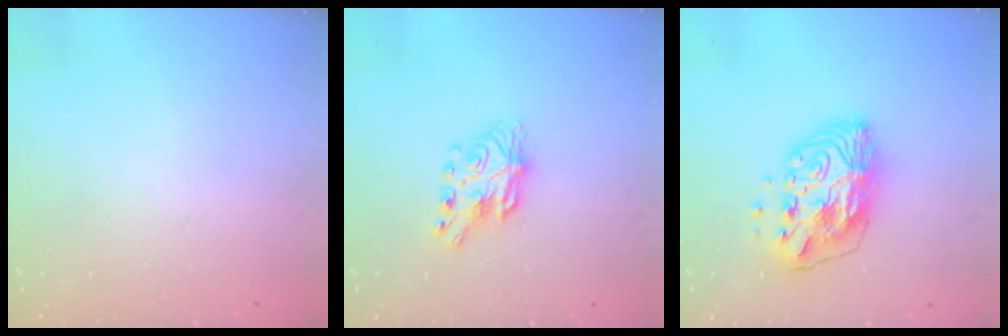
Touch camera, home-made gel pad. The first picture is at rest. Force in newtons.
{"total": 7.7, "press": 7.6, "slide": 0.7}
{"total": 13.7, "press": 13.7, "slide": 1.0}